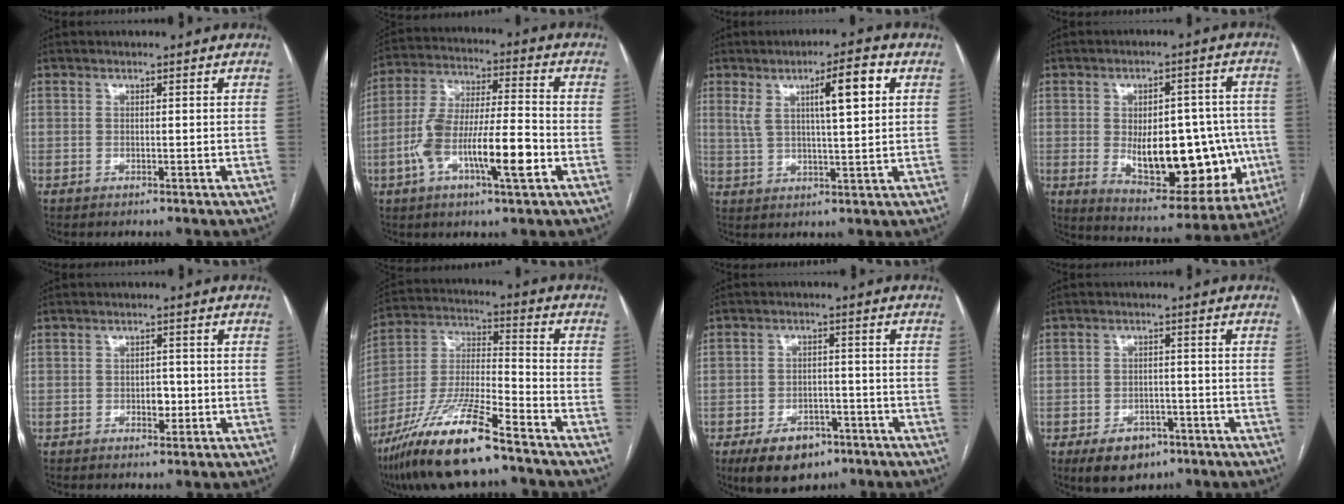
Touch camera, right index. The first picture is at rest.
{"total": 14.1, "force": [-4.6, 2.6, 13.0], "torque": [-0.245, 0.007, -0.080]}
{"total": 8.5, "force": [3.2, 1.0, 7.8], "torque": [-0.133, 0.014, 0.053]}
{"total": 19.2, "force": [-2.9, 9.1, 16.6], "torque": [-0.221, 0.014, -0.012]}
{"total": 2.4, "force": [-0.6, 1.5, 1.8], "torque": [-0.022, 0.003, -0.005]}
{"total": 16.8, "force": [-11.7, 2.1, 11.8], "torque": [-0.251, -0.025, -0.215]}
{"total": 8.3, "force": [-5.1, 4.8, 4.4], "torque": [-0.075, 0.000, -0.075]}
{"total": 6.5, "force": [-3.7, 4.3, 3.1], "torque": [-0.049, 0.001, -0.049]}